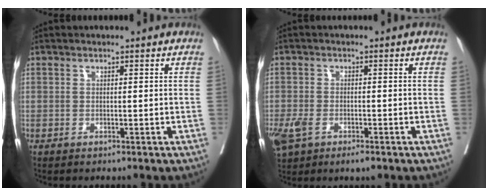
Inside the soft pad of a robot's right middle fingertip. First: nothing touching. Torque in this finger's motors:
{"motor_torque": [0.60, -0.16, 0.12, 0.06]}